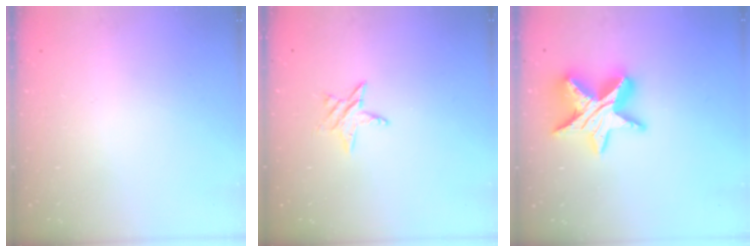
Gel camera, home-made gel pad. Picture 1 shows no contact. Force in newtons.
{"total": 6.2, "press": 6.2, "slide": 0.4}
{"total": 15.0, "press": 14.9, "slide": 1.1}